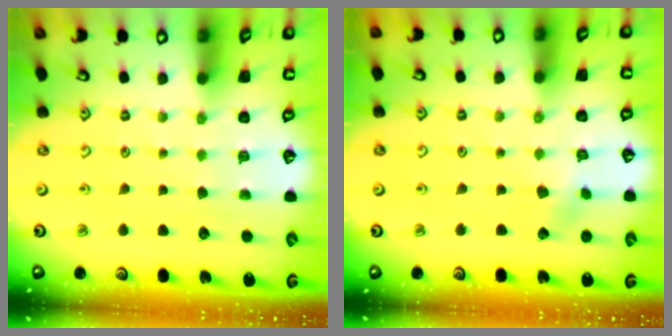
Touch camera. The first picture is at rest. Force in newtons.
{"total": 2.5, "press": 2.4, "slide": 0.6}